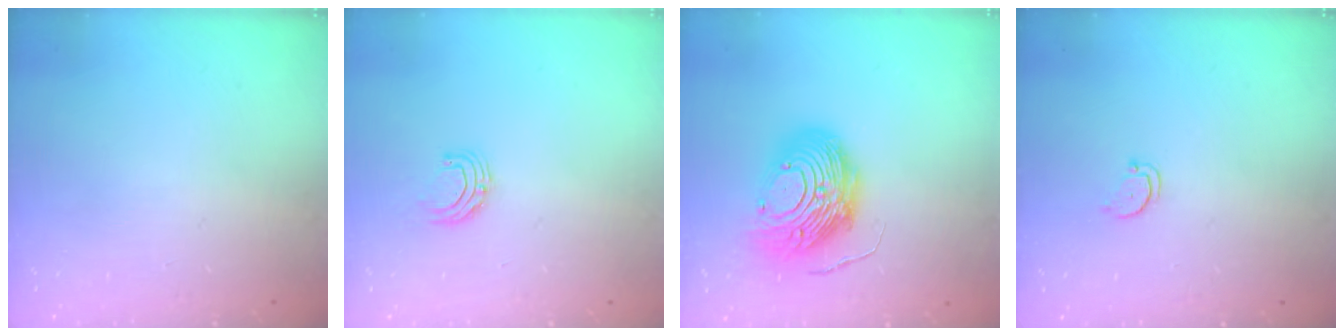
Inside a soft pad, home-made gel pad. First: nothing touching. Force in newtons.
{"total": 5.5, "press": 5.5, "slide": 0.6}
{"total": 15.5, "press": 15.4, "slide": 1.7}
{"total": 2.2, "press": 2.2, "slide": 0.2}